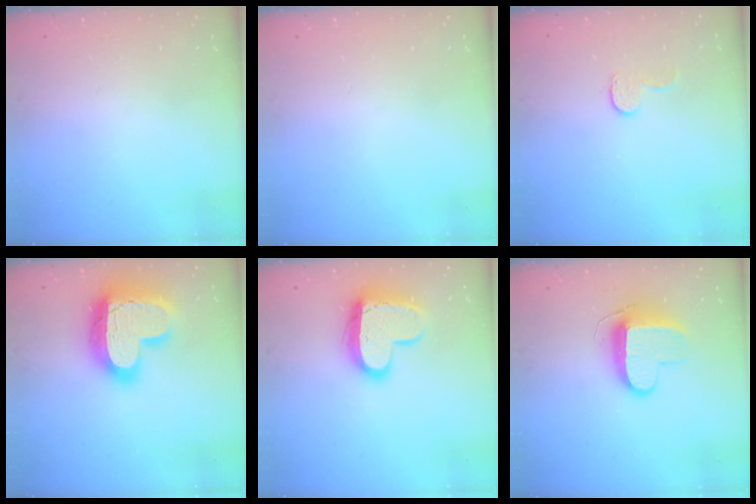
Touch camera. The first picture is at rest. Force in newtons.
{"total": 0.0}
{"total": 6.0, "press": 5.9, "slide": 0.5}
{"total": 23.6, "press": 23.5, "slide": 2.0}
{"total": 15.3, "press": 15.2, "slide": 1.2}
{"total": 9.4, "press": 9.3, "slide": 1.3}